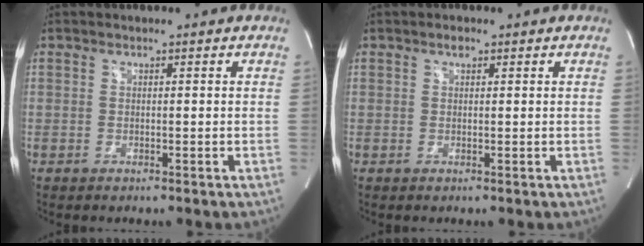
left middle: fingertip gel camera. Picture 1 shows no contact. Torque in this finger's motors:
{"motor_torque": [-0.03, 0.01, 0.00, 0.00]}